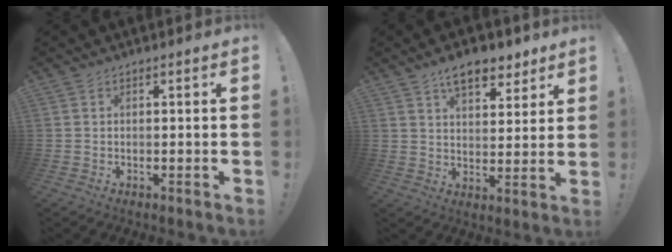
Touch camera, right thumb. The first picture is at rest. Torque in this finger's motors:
{"motor_torque": [0.02, 0.26, 0.12, 0.27, 0.01]}